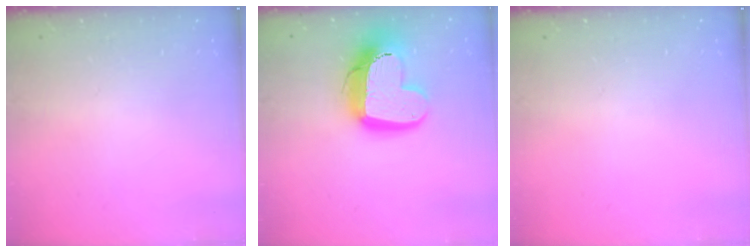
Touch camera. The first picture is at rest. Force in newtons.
{"total": 16.6, "press": 16.5, "slide": 1.6}
{"total": 0.0}